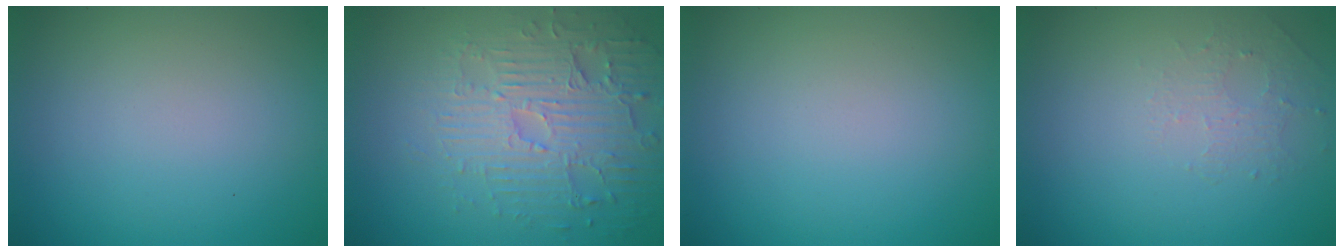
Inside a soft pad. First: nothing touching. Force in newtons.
{"total": 4.6, "press": 4.2, "slide": 1.9}
{"total": 0.0}
{"total": 1.3, "press": 0.7, "slide": 1.2}